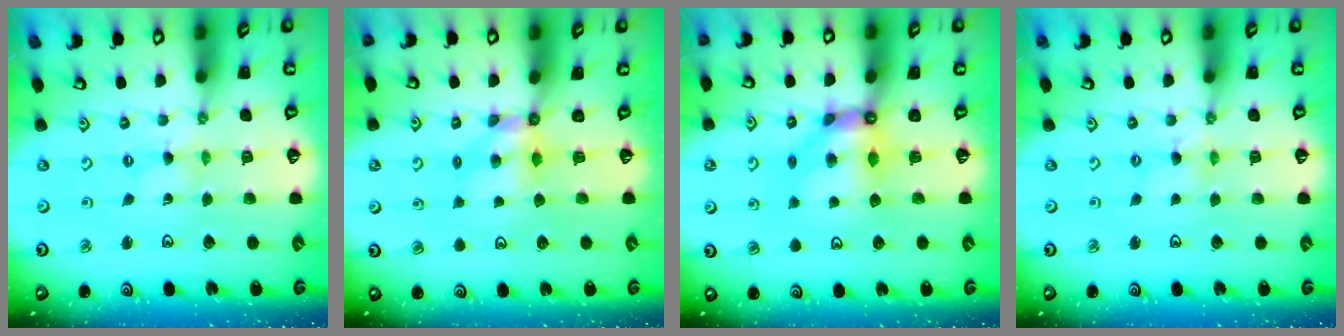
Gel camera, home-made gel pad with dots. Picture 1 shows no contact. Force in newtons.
{"total": 5.2, "press": 5.2, "slide": 0.3}
{"total": 9.0, "press": 8.9, "slide": 1.5}
{"total": 1.6, "press": 1.6, "slide": 0.3}